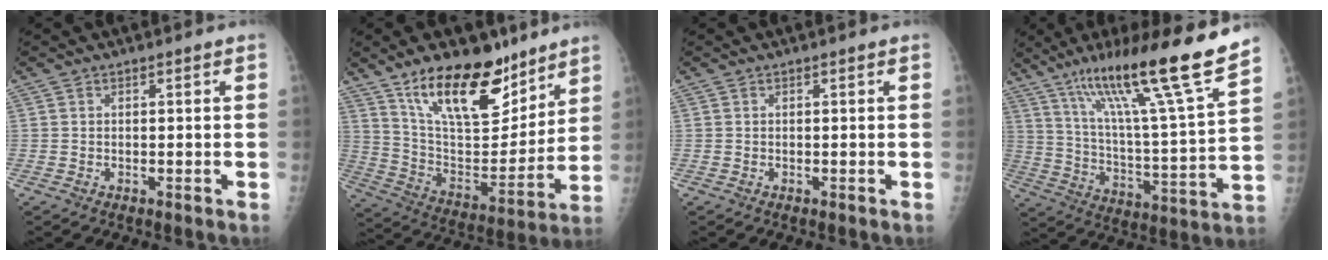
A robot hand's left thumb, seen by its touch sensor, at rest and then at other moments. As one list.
[{"total": 21.9, "force": [14.5, 9.6, 13.2], "torque": [-0.168, -0.078, 0.254]}, {"total": 0.0}, {"total": 22.7, "force": [16.0, 0.3, 16.1], "torque": [-0.237, -0.073, 0.268]}]